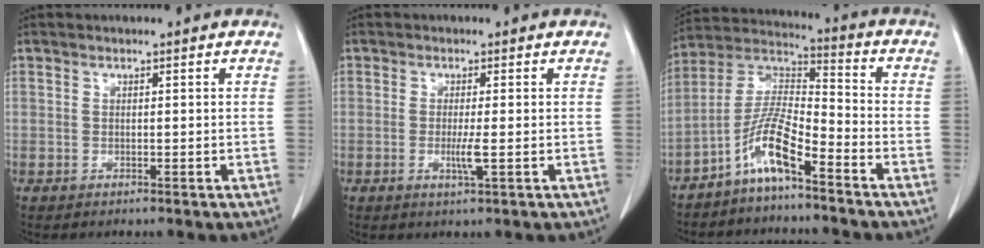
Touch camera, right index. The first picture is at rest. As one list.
[{"total": 3.0, "force": [-0.8, -0.1, 2.9], "torque": [-0.057, -0.007, -0.015]}, {"total": 9.2, "force": [-5.8, 1.2, 7.0], "torque": [-0.155, 0.012, -0.117]}]